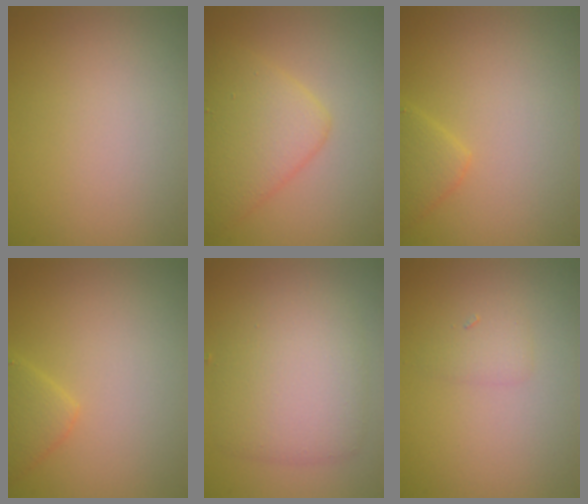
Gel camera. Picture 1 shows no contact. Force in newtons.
{"total": 5.1, "press": 5.1, "slide": 0.1}
{"total": 2.1, "press": 2.1, "slide": 0.1}
{"total": 2.1, "press": 2.1, "slide": 0.1}
{"total": 5.1, "press": 5.1, "slide": 0.1}
{"total": 1.2, "press": 1.2, "slide": 0.1}